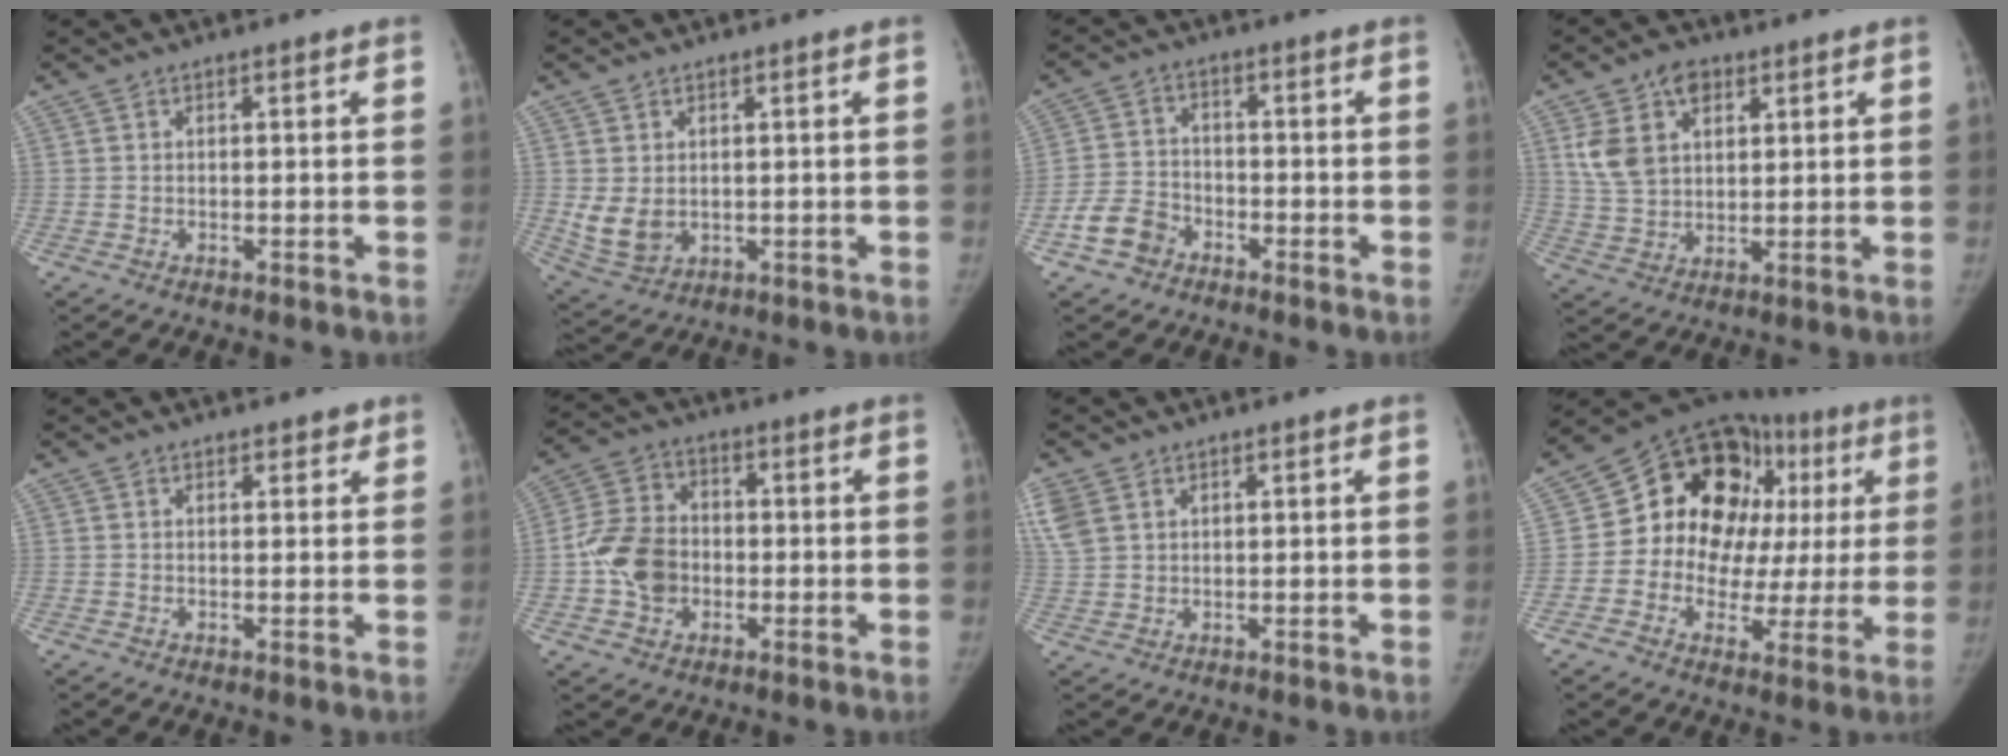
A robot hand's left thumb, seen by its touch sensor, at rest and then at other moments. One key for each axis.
{"total": 5.5, "fx": 0.2, "fy": 4.2, "fz": 3.6, "tx": -0.058, "ty": -0.018, "tz": 0.022}
{"total": 6.4, "fx": -3.8, "fy": 4.7, "fz": 2.3, "tx": -0.037, "ty": 0.022, "tz": -0.071}
{"total": 10.1, "fx": 4.3, "fy": 6.8, "fz": 6.1, "tx": -0.092, "ty": -0.007, "tz": 0.085}
{"total": 1.8, "fx": 1.4, "fy": 1.0, "fz": 0.6, "tx": 0.007, "ty": -0.007, "tz": 0.014}
{"total": 10.4, "fx": -1.7, "fy": 8.2, "fz": 6.2, "tx": -0.099, "ty": 0.021, "tz": -0.038}
{"total": 7.5, "fx": 3.5, "fy": 5.2, "fz": 4.0, "tx": -0.111, "ty": 0.008, "tz": 0.080}
{"total": 22.9, "fx": 4.7, "fy": 15.6, "fz": 16.1, "tx": -0.160, "ty": 0.037, "tz": 0.067}